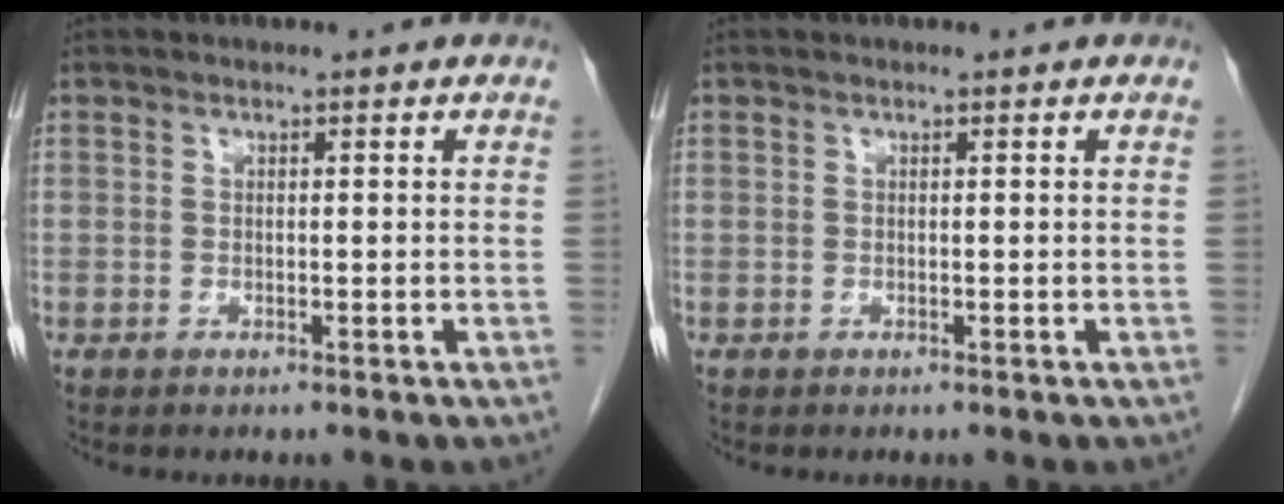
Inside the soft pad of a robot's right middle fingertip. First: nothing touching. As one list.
[{"total": 0.0}]